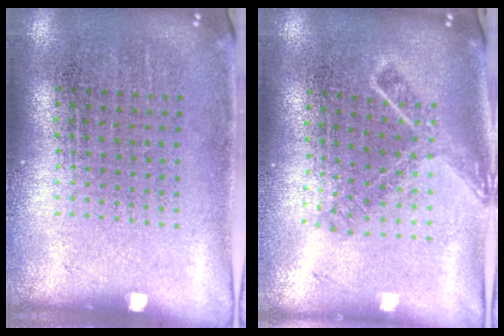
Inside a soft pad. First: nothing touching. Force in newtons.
{"total": 1.6, "press": 1.2, "slide": 1.1}